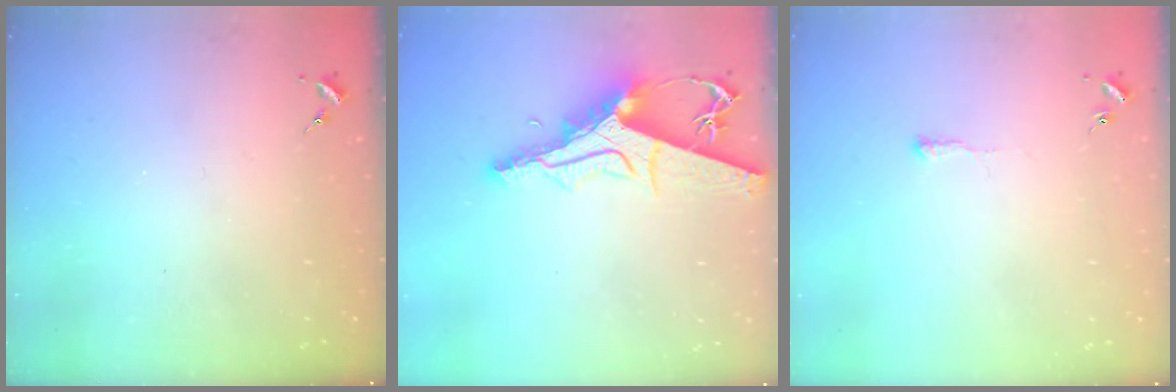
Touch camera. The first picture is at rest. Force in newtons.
{"total": 13.2, "press": 13.1, "slide": 1.4}
{"total": 4.0, "press": 3.9, "slide": 0.5}